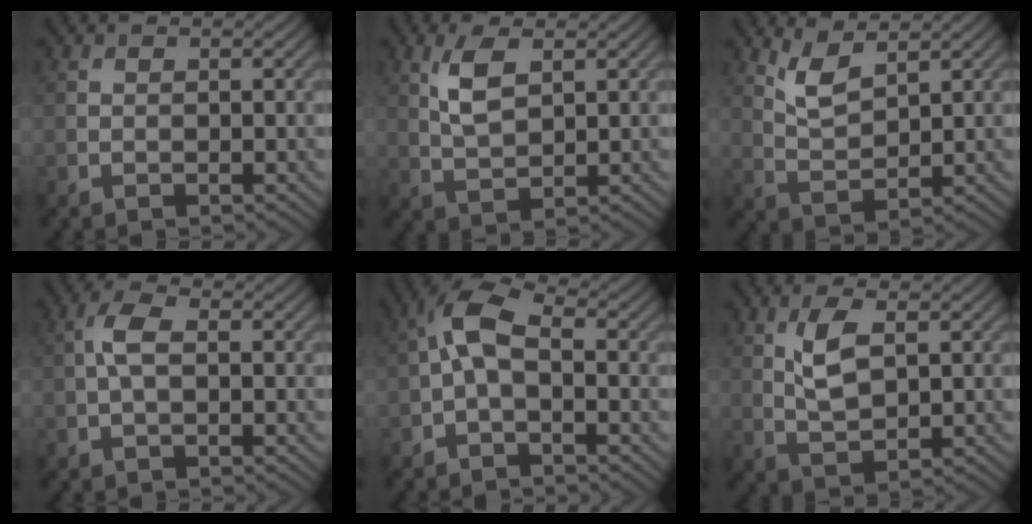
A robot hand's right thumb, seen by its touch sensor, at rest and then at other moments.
{"total": 4.5, "force": [1.9, 1.9, 3.6], "torque": [-0.086, 0.001, 0.040]}
{"total": 4.3, "force": [2.9, 1.4, 2.8], "torque": [-0.073, -0.006, 0.066]}
{"total": 2.9, "force": [0.1, 1.3, 2.6], "torque": [-0.059, 0.009, -0.004]}
{"total": 5.2, "force": [-0.4, 2.5, 4.5], "torque": [-0.099, 0.020, -0.018]}
{"total": 4.9, "force": [1.5, 2.1, 4.1], "torque": [-0.095, -0.001, 0.033]}